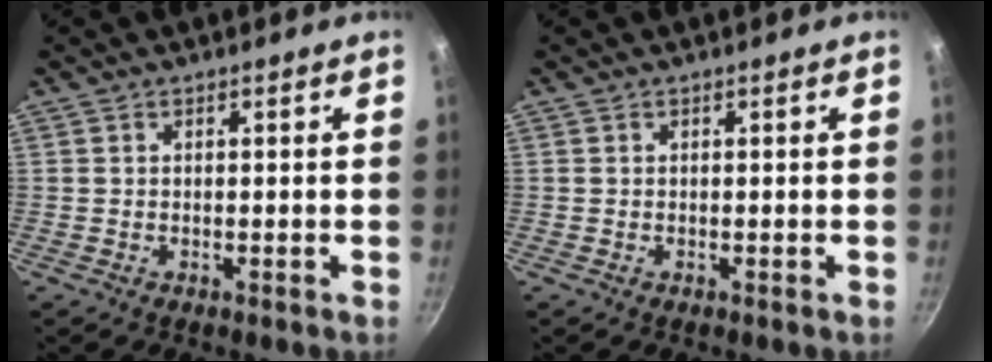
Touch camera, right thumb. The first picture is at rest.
{"total": 0.0}